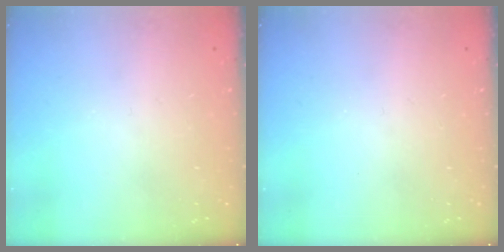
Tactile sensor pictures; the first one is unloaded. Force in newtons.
{"total": 0.0}